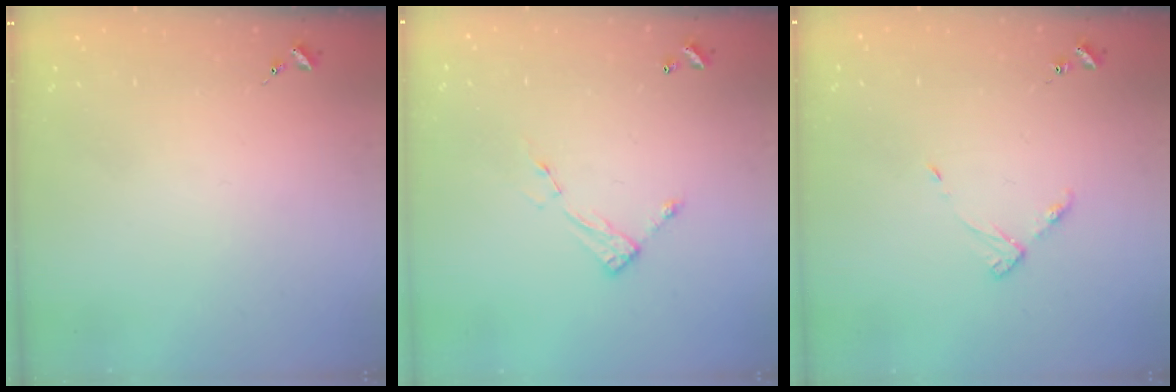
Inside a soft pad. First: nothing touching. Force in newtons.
{"total": 5.4, "press": 5.4, "slide": 0.3}
{"total": 4.4, "press": 4.4, "slide": 0.5}